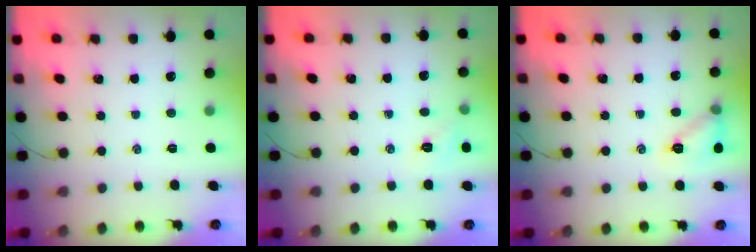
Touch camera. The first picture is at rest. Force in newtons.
{"total": 5.1, "press": 5.0, "slide": 1.3}
{"total": 9.7, "press": 9.7, "slide": 0.7}